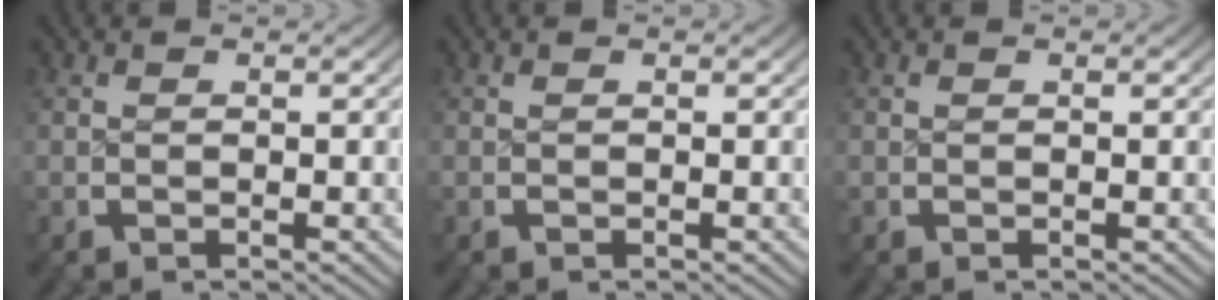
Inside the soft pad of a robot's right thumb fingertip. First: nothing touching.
{"total": 0.0}
{"total": 0.0}